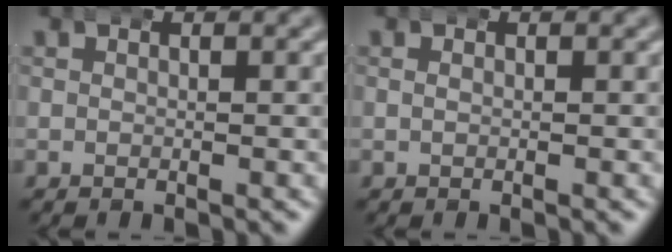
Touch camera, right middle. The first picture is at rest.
{"total": 0.0}